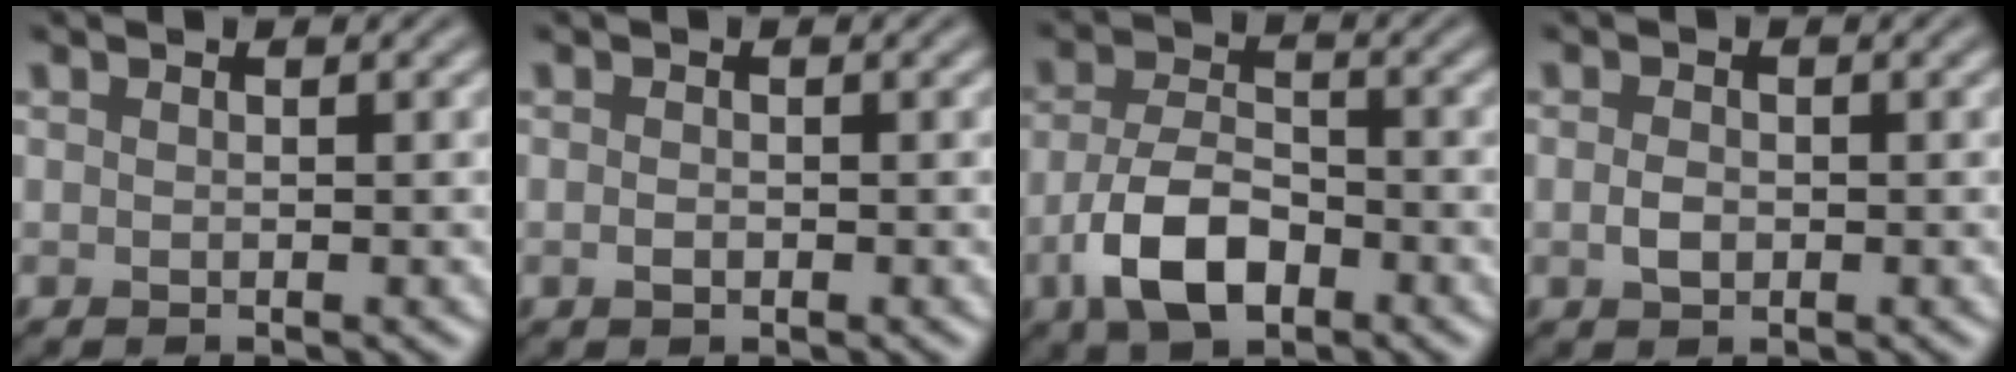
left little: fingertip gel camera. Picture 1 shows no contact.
{"total": 0.7, "force": [-0.3, 0.5, 0.5], "torque": [-0.010, -0.001, -0.008]}
{"total": 6.1, "force": [-2.8, 3.2, 4.3], "torque": [-0.086, -0.005, -0.059]}
{"total": 1.5, "force": [-0.3, 1.1, 1.0], "torque": [-0.022, -0.001, -0.009]}